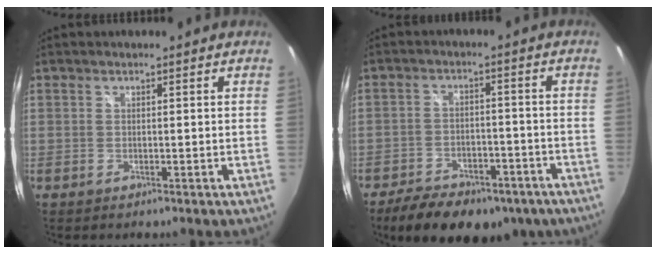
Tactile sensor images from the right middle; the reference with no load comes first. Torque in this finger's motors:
{"motor_torque": [1.08, -1.05, 0.29, 0.08]}